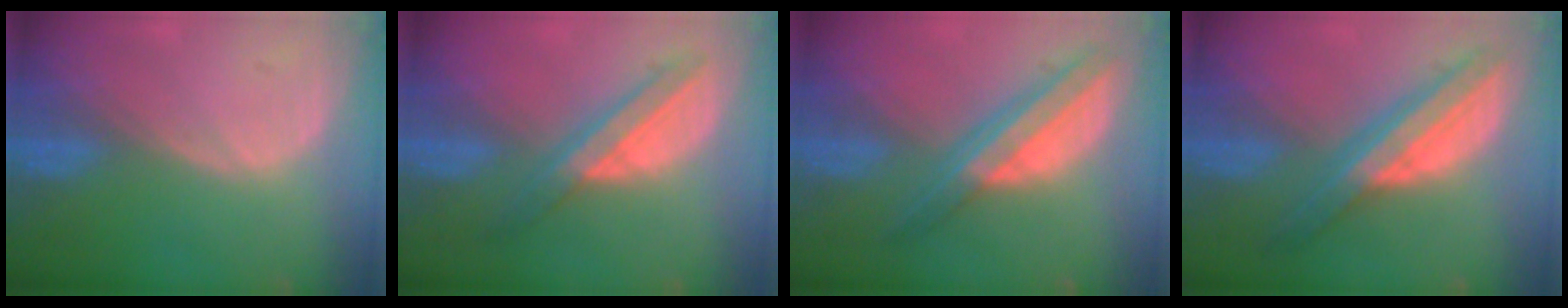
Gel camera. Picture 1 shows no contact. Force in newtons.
{"total": 5.9, "press": 5.8, "slide": 1.0}
{"total": 7.9, "press": 6.6, "slide": 4.2}
{"total": 8.1, "press": 8.1, "slide": 0.4}